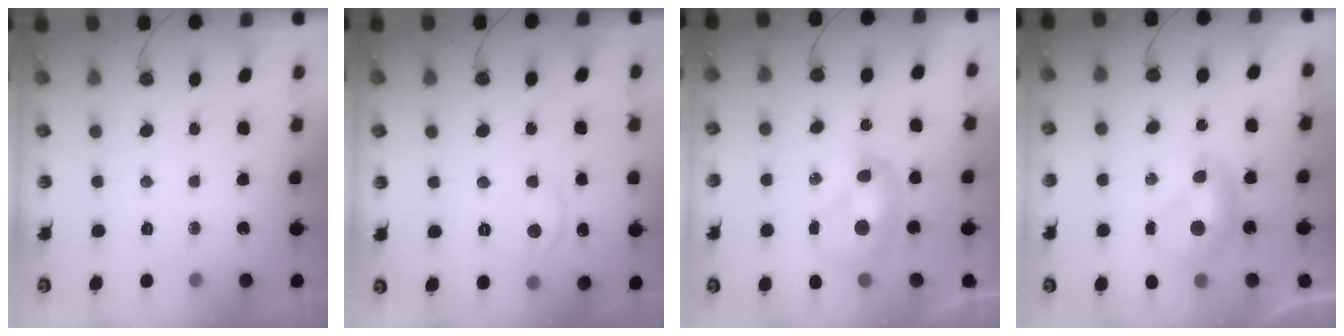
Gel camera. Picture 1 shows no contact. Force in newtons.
{"total": 2.2, "press": 2.2, "slide": 0.5}
{"total": 2.4, "press": 2.4, "slide": 0.3}
{"total": 0.0}